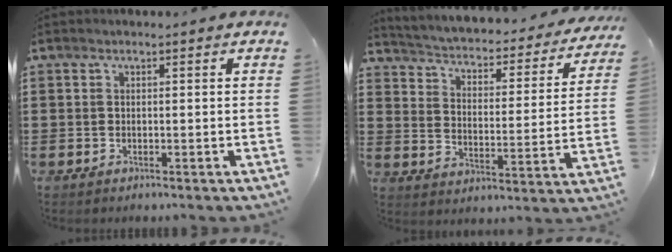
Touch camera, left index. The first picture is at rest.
{"total": 1.7, "force": [1.4, 0.5, 0.8], "torque": [-0.031, -0.027, 0.010]}